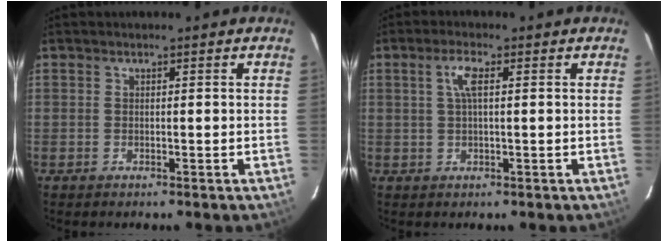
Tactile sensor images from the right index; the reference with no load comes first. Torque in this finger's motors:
{"motor_torque": [0.28, -0.07, 0.27, 0.08]}